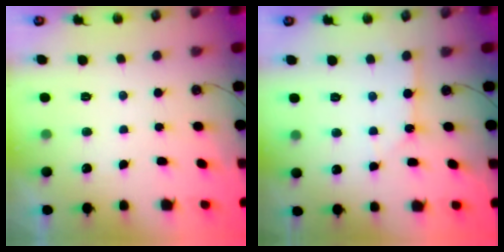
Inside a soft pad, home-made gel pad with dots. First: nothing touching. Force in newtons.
{"total": 2.8, "press": 2.8, "slide": 0.3}